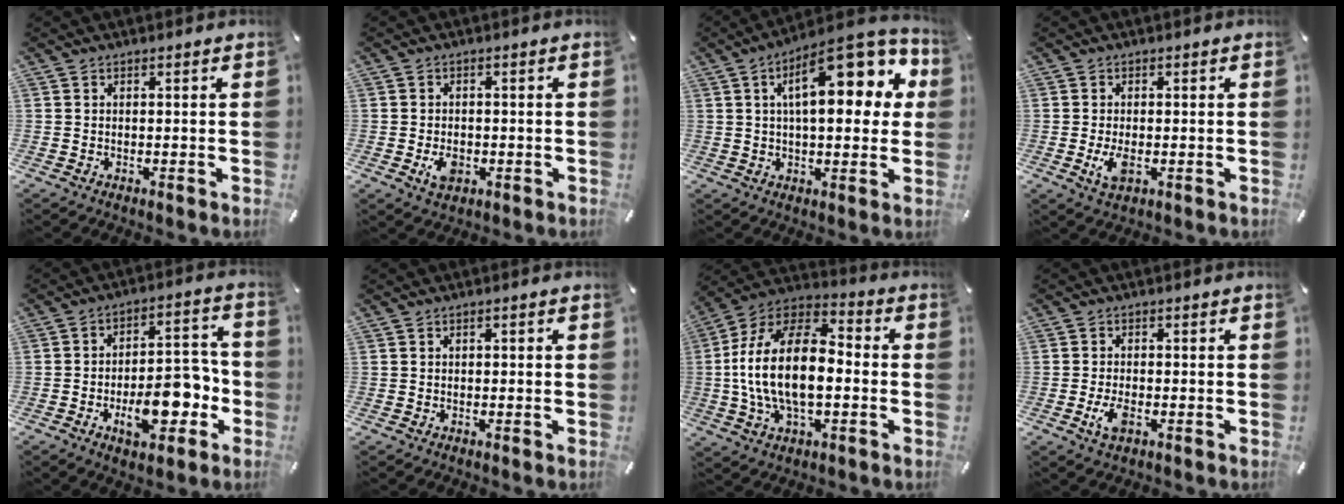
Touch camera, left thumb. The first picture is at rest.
{"total": 3.9, "force": [-1.1, 2.8, 2.5], "torque": [-0.049, -0.002, -0.021]}
{"total": 19.7, "force": [6.4, 8.6, 16.5], "torque": [-0.243, -0.020, 0.097]}
{"total": 4.0, "force": [-0.9, 2.1, 3.3], "torque": [-0.083, -0.006, -0.019]}
{"total": 13.4, "force": [-4.8, 7.4, 10.0], "torque": [-0.138, 0.014, -0.080]}
{"total": 0.7, "force": [-0.1, 0.3, 0.6], "torque": [-0.011, 0.000, -0.003]}
{"total": 19.1, "force": [-2.3, 10.9, 15.5], "torque": [-0.313, 0.011, -0.041]}
{"total": 3.8, "force": [-1.5, 1.9, 3.0], "torque": [-0.075, -0.003, -0.030]}